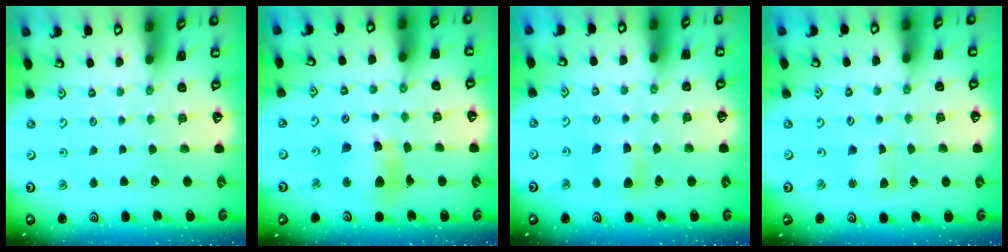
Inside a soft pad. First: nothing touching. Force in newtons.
{"total": 11.5, "press": 11.4, "slide": 1.7}
{"total": 6.9, "press": 6.8, "slide": 1.0}
{"total": 2.8, "press": 2.8, "slide": 0.2}